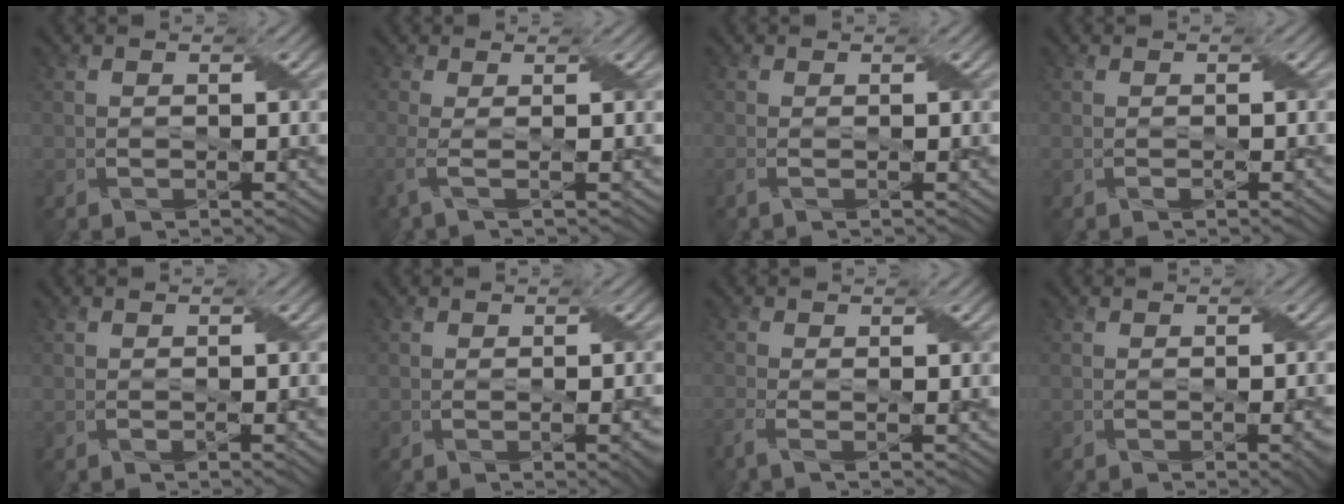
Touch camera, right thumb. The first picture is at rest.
{"total": 2.7, "force": [-0.3, 0.8, 2.6], "torque": [-0.048, -0.004, -0.015]}
{"total": 1.0, "force": [-0.2, 0.2, 0.9], "torque": [-0.017, -0.001, -0.009]}
{"total": 1.3, "force": [-0.2, 0.3, 1.3], "torque": [-0.019, 0.001, -0.006]}
{"total": 1.1, "force": [-0.3, 0.2, 1.0], "torque": [-0.014, 0.000, -0.007]}
{"total": 3.2, "force": [-0.7, 1.0, 2.9], "torque": [-0.033, -0.003, -0.006]}
{"total": 2.3, "force": [-1.1, 0.5, 2.0], "torque": [-0.038, -0.003, -0.035]}
{"total": 3.0, "force": [-0.9, 0.9, 2.7], "torque": [-0.030, -0.002, -0.010]}